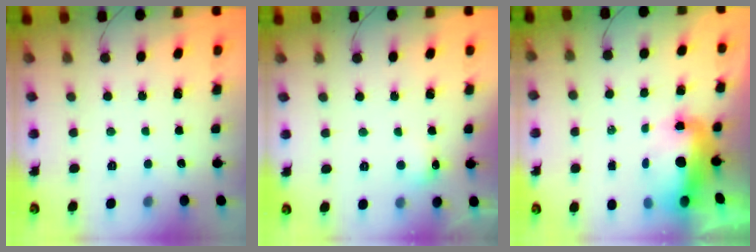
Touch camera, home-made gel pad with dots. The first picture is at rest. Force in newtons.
{"total": 5.9, "press": 5.8, "slide": 1.2}
{"total": 11.0, "press": 10.7, "slide": 2.6}